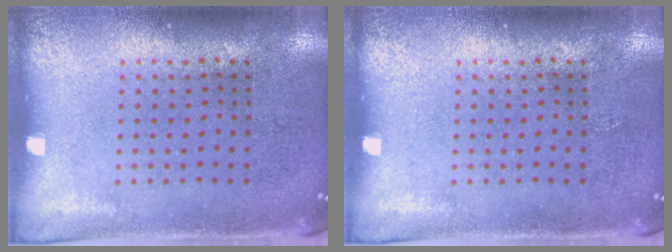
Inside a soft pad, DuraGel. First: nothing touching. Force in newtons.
{"total": 0.0}